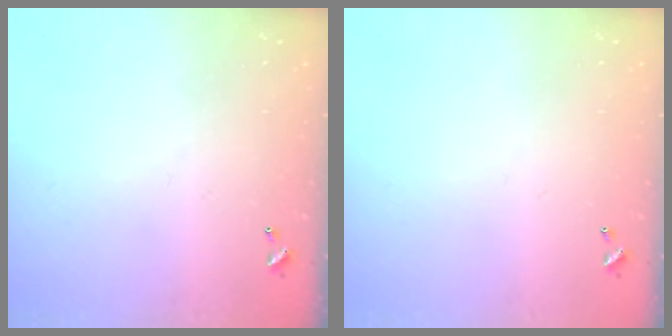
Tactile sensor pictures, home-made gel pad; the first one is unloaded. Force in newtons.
{"total": 0.0}